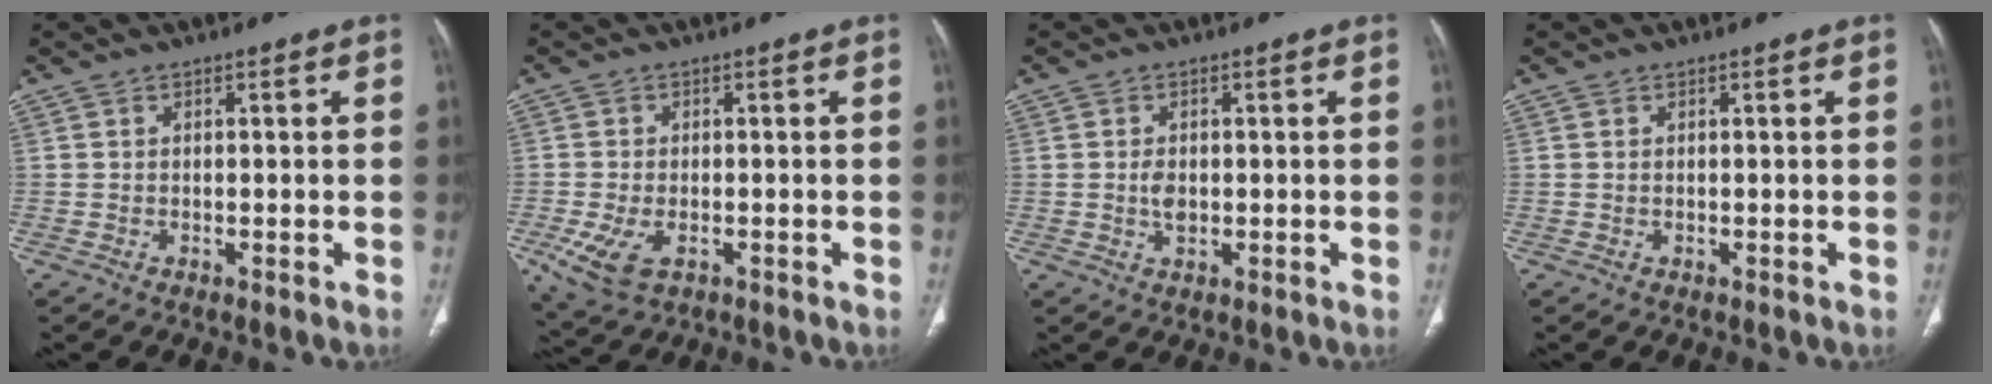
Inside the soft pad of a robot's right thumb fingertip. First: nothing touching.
{"total": 6.9, "force": [-2.4, 3.9, 5.2], "torque": [-0.112, -0.004, -0.035]}
{"total": 2.7, "force": [-0.1, 1.7, 2.0], "torque": [-0.035, -0.002, 0.000]}
{"total": 0.0}